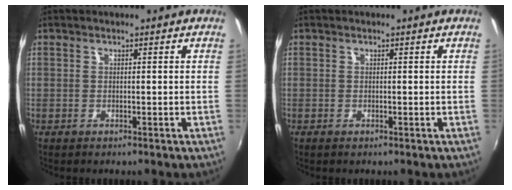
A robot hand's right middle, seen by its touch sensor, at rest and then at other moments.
{"total": 0.0}